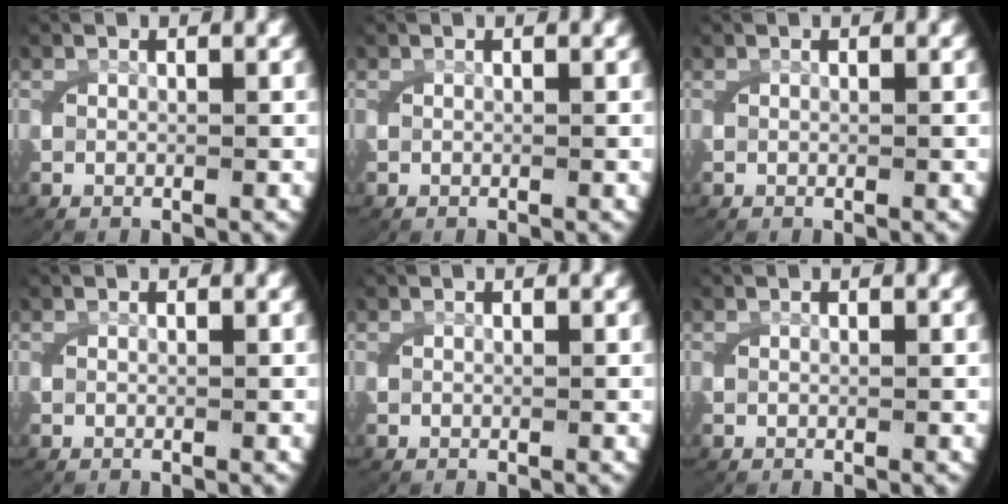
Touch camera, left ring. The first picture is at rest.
{"total": 0.0}
{"total": 0.0}
{"total": 0.0}
{"total": 0.0}
{"total": 0.0}